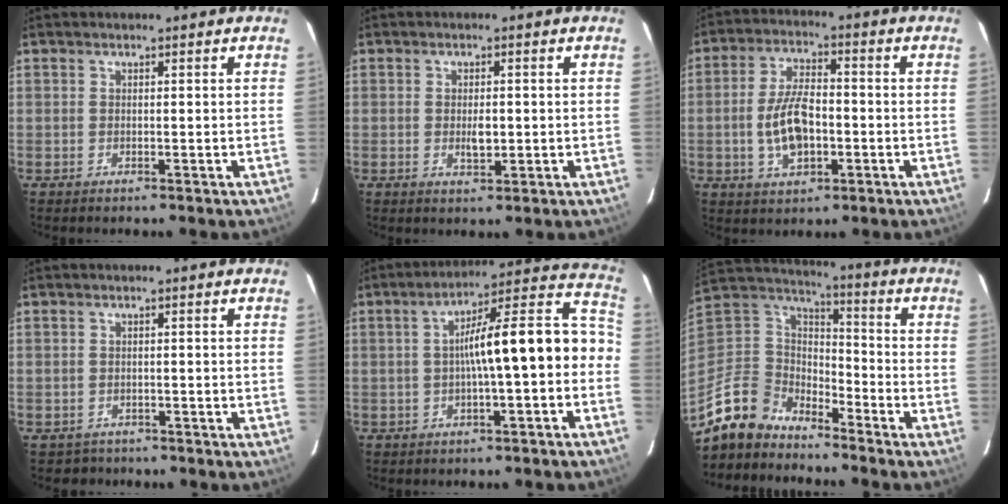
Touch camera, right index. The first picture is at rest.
{"total": 2.9, "force": [-0.3, 1.4, 2.5], "torque": [-0.043, -0.003, -0.002]}
{"total": 9.7, "force": [-2.0, 4.9, 8.2], "torque": [-0.164, 0.006, -0.030]}
{"total": 2.5, "force": [-1.7, 1.7, -0.3], "torque": [0.003, 0.010, -0.023]}
{"total": 13.8, "force": [-2.4, 2.3, 13.4], "torque": [-0.175, 0.048, -0.030]}
{"total": 12.0, "force": [-10.4, 5.6, 2.4], "torque": [-0.076, 0.029, -0.208]}